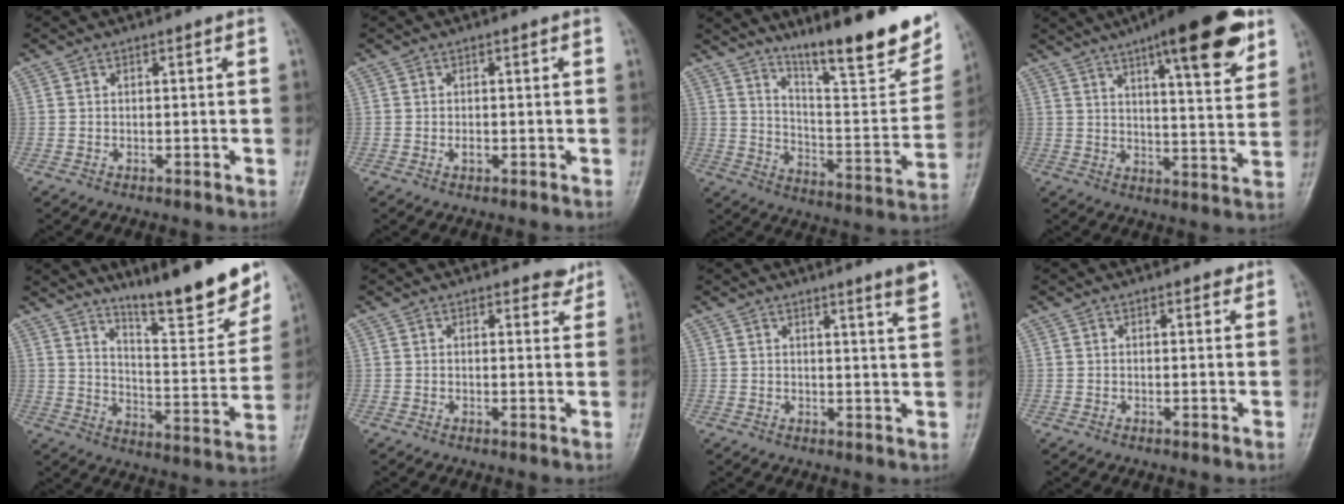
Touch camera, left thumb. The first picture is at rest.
{"total": 1.0, "force": [-0.1, 0.6, 0.8], "torque": [-0.010, -0.001, -0.002]}
{"total": 22.9, "force": [15.9, 4.2, 15.9], "torque": [-0.204, -0.089, 0.250]}
{"total": 18.4, "force": [10.8, 4.6, 14.2], "torque": [-0.174, -0.042, 0.155]}
{"total": 18.3, "force": [13.8, 3.0, 11.7], "torque": [-0.133, -0.095, 0.219]}
{"total": 2.5, "force": [2.2, 1.1, 0.6], "torque": [0.010, -0.016, 0.021]}
{"total": 4.4, "force": [3.1, -0.4, 3.1], "torque": [-0.038, -0.028, 0.042]}
{"total": 1.3, "force": [1.0, 0.6, 0.6], "torque": [-0.003, -0.005, 0.010]}